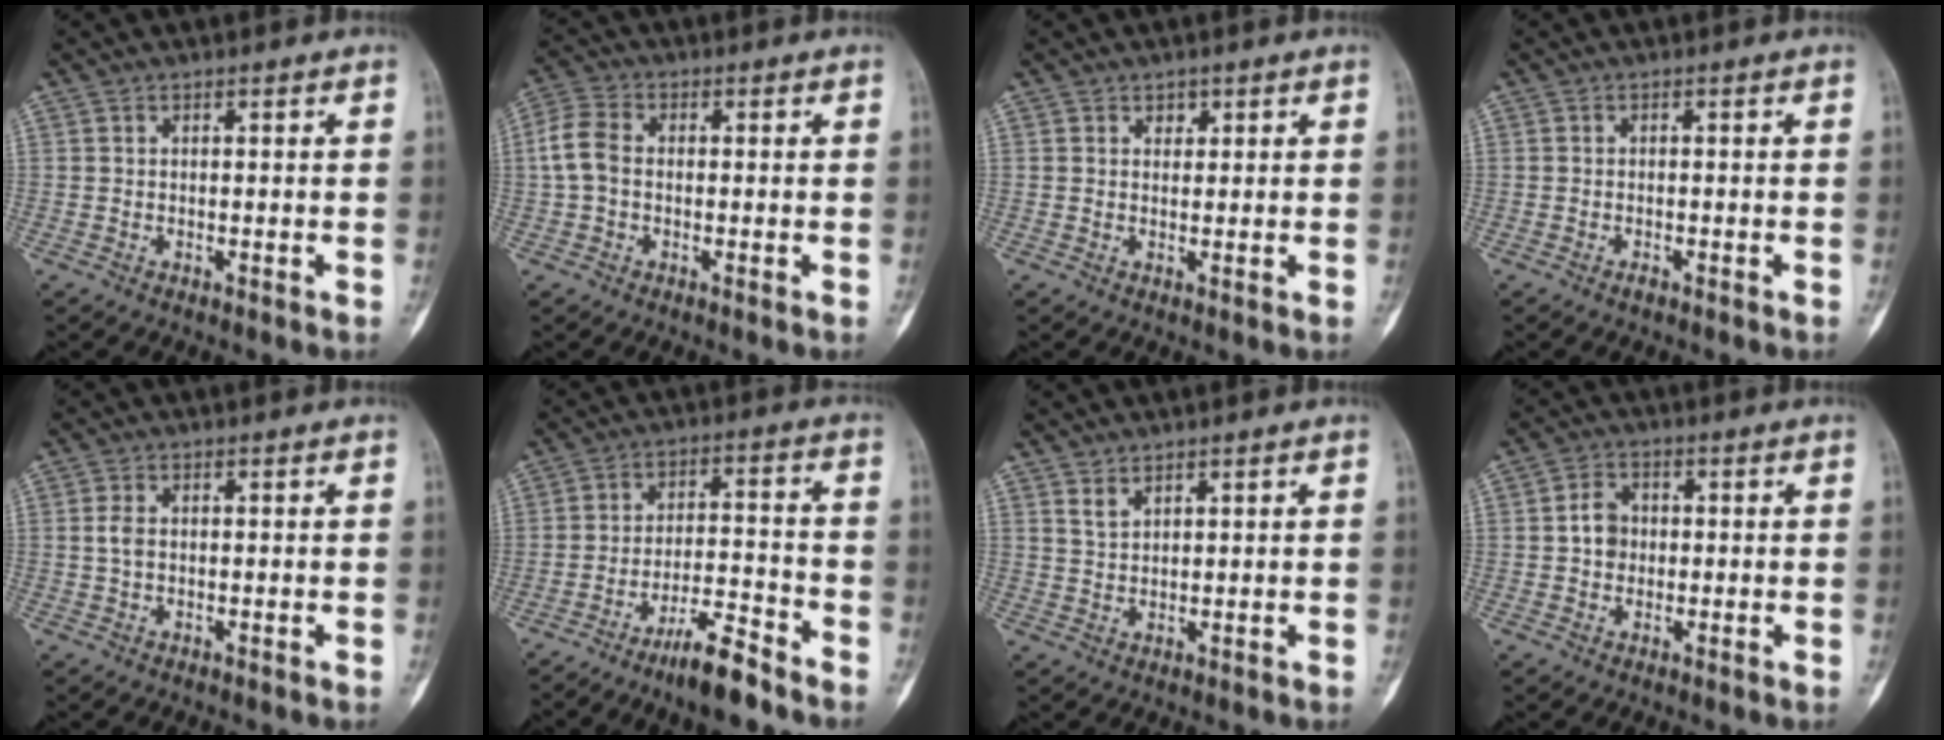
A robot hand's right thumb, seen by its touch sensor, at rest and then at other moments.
{"total": 5.6, "force": [-0.1, 4.0, 3.9], "torque": [-0.085, 0.017, -0.009]}
{"total": 1.5, "force": [0.9, 1.1, 0.4], "torque": [0.007, -0.005, 0.012]}
{"total": 0.7, "force": [-0.5, 0.3, 0.4], "torque": [-0.008, 0.004, -0.009]}
{"total": 2.1, "force": [0.1, 1.3, 1.6], "torque": [-0.035, 0.001, 0.002]}
{"total": 9.1, "force": [-6.8, 1.7, 5.7], "torque": [-0.100, 0.054, -0.117]}
{"total": 2.1, "force": [1.7, 0.8, 0.9], "torque": [-0.011, -0.013, 0.037]}
{"total": 4.4, "force": [0.1, 3.6, 2.4], "torque": [-0.028, 0.010, -0.004]}